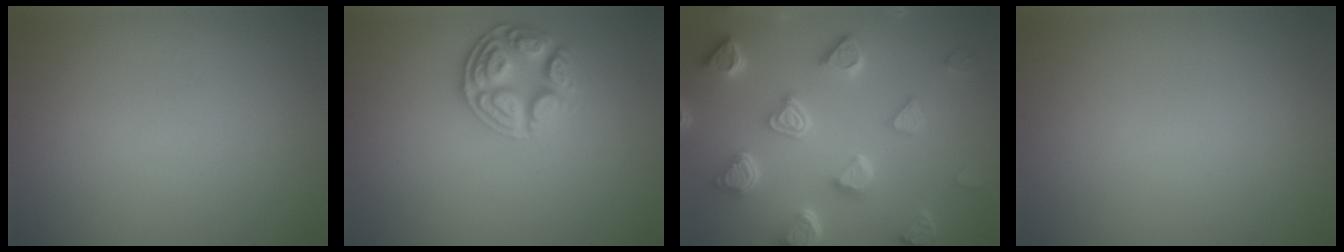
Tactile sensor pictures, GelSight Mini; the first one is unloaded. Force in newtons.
{"total": 3.4, "press": 3.0, "slide": 1.6}
{"total": 7.1, "press": 5.6, "slide": 4.4}
{"total": 0.0}